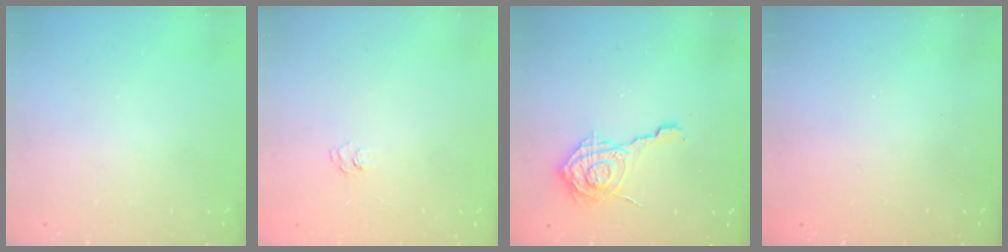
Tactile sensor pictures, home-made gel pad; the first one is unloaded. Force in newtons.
{"total": 5.8, "press": 5.7, "slide": 1.1}
{"total": 12.8, "press": 12.8, "slide": 0.9}
{"total": 2.3, "press": 2.2, "slide": 0.7}